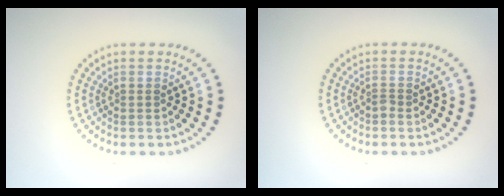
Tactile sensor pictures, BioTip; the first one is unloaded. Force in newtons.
{"total": 0.6, "press": 0.4, "slide": 0.4}